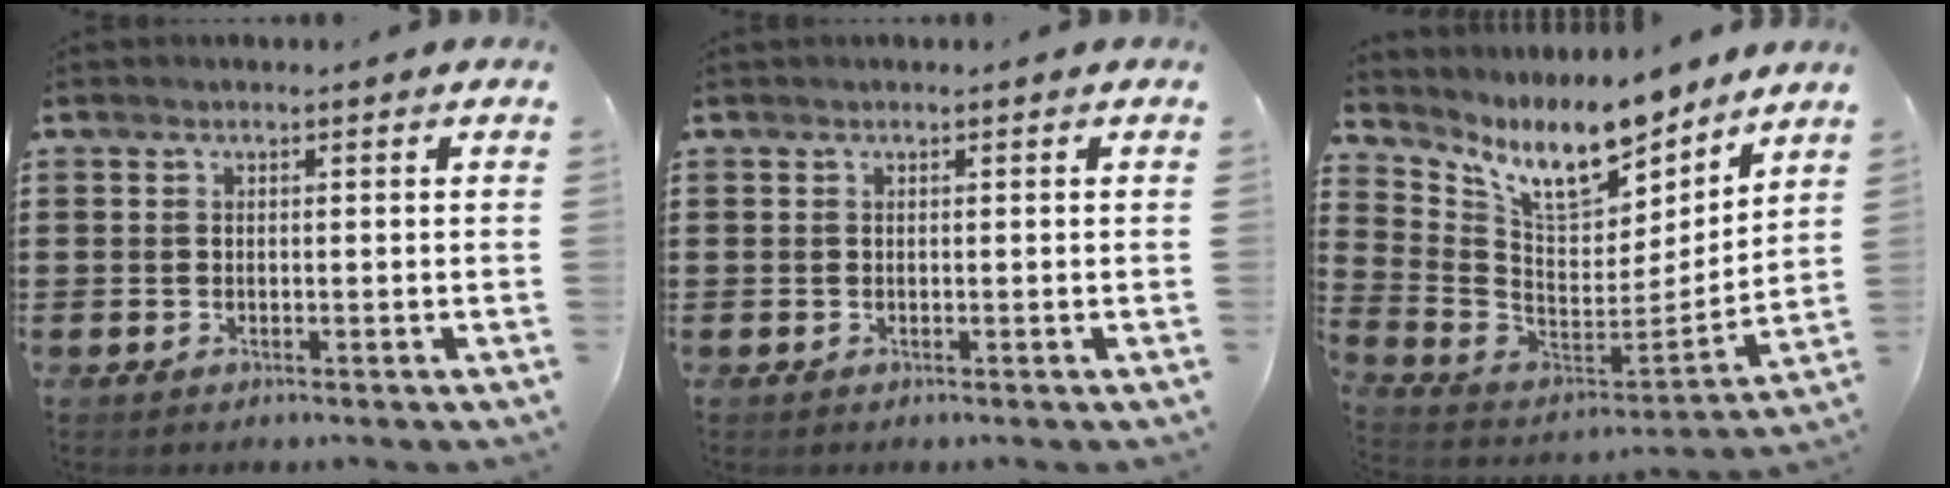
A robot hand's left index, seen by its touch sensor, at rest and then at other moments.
{"total": 0.0}
{"total": 12.0, "force": [8.7, 4.1, 7.1], "torque": [-0.157, -0.050, 0.153]}